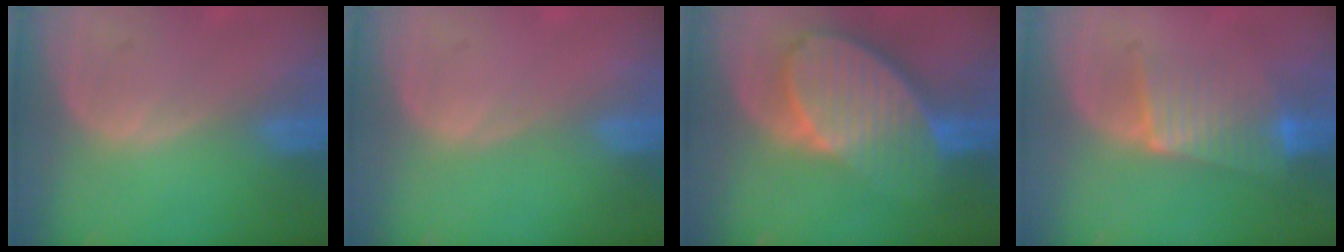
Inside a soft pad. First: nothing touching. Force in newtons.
{"total": 0.0}
{"total": 10.2, "press": 9.0, "slide": 4.9}
{"total": 6.7, "press": 6.2, "slide": 2.4}